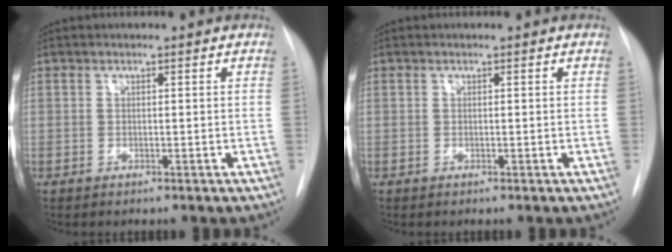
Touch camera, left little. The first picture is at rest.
{"total": 0.0}